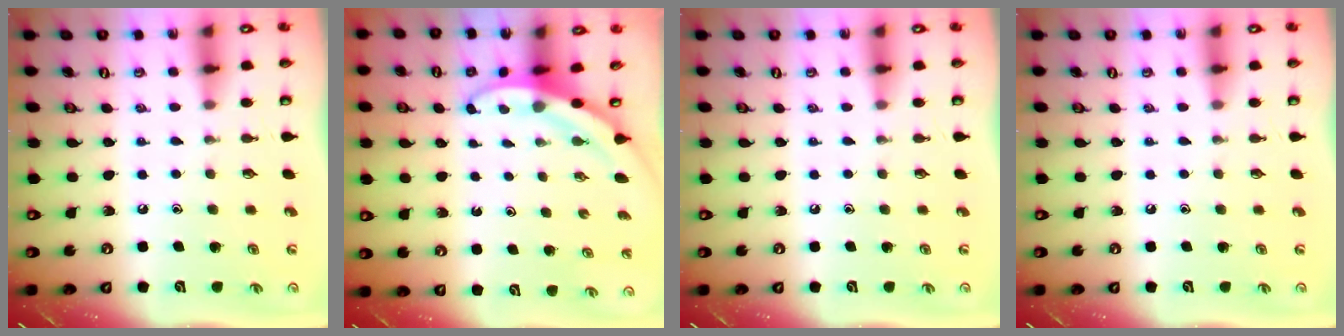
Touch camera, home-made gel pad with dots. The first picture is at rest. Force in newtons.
{"total": 3.4, "press": 3.4, "slide": 0.1}
{"total": 0.0}
{"total": 0.0}